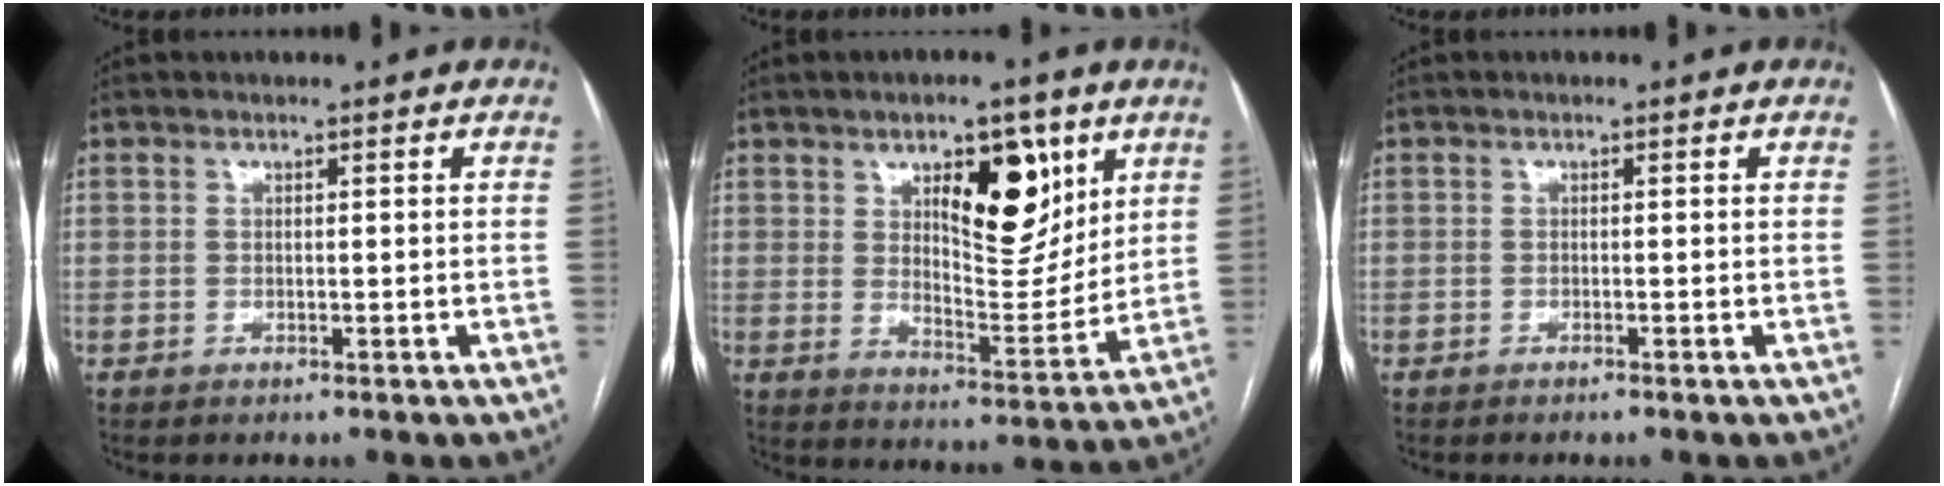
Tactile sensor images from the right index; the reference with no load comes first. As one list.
[{"total": 12.1, "force": [5.6, 4.6, 9.7], "torque": [-0.139, -0.003, 0.094]}, {"total": 0.8, "force": [-0.7, -0.2, 0.4], "torque": [-0.007, 0.001, -0.012]}]